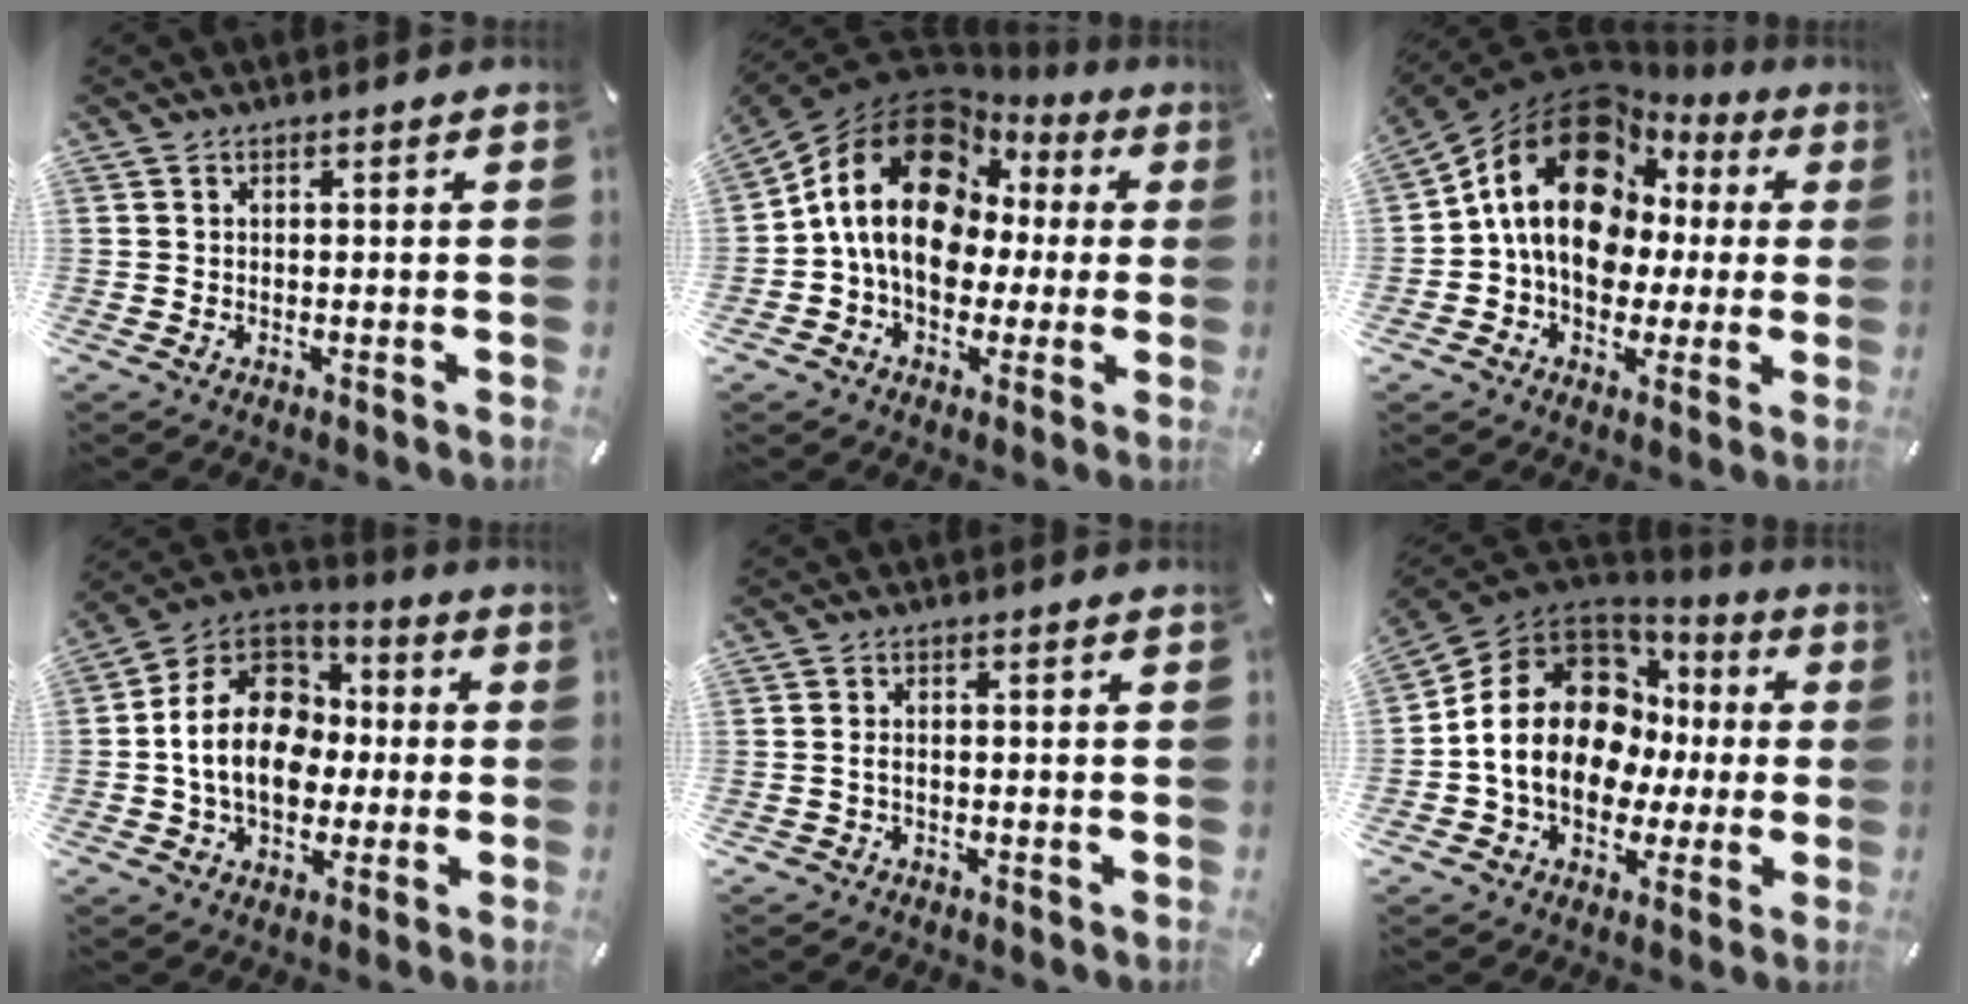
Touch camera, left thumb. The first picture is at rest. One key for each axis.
{"total": 18.4, "fx": 3.0, "fy": 14.5, "fz": 10.8, "tx": -0.210, "ty": -0.012, "tz": 0.055}
{"total": 18.0, "fx": 4.0, "fy": 14.1, "fz": 10.4, "tx": -0.195, "ty": -0.021, "tz": 0.073}
{"total": 17.7, "fx": -1.5, "fy": 14.2, "fz": 10.5, "tx": -0.218, "ty": 0.020, "tz": -0.031}
{"total": 1.7, "fx": -0.6, "fy": 1.3, "fz": 1.0, "tx": -0.022, "ty": 0.004, "tz": -0.013}
{"total": 20.2, "fx": 1.0, "fy": 15.5, "fz": 12.9, "tx": -0.262, "ty": 0.002, "tz": 0.021}